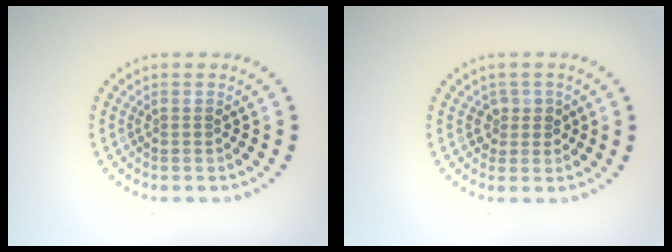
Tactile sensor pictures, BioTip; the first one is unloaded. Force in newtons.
{"total": 1.5, "press": 1.3, "slide": 0.7}